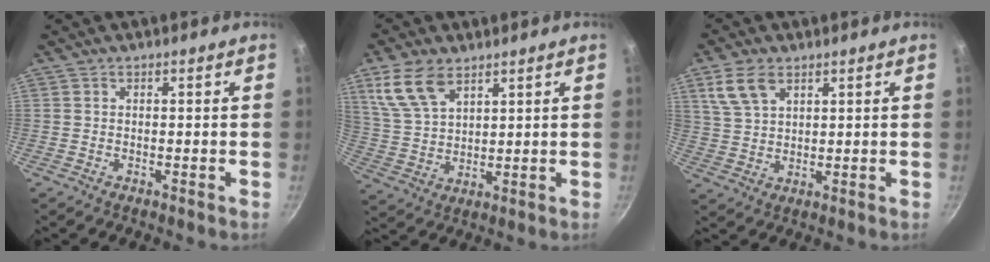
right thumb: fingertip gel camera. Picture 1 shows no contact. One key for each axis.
{"total": 9.9, "fx": 5.9, "fy": 5.2, "fz": 6.0, "tx": -0.111, "ty": -0.017, "tz": 0.128}
{"total": 7.3, "fx": 4.0, "fy": 4.2, "fz": 4.5, "tx": -0.081, "ty": -0.007, "tz": 0.086}